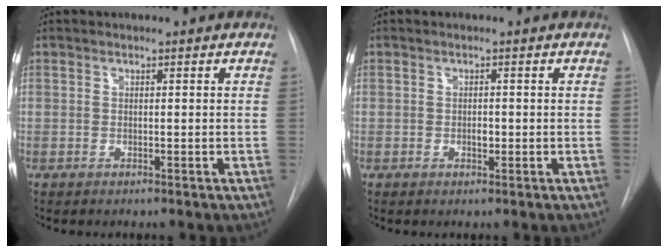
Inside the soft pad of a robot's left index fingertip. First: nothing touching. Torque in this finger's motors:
{"motor_torque": [0.08, 0.04, 0.00, 0.00]}